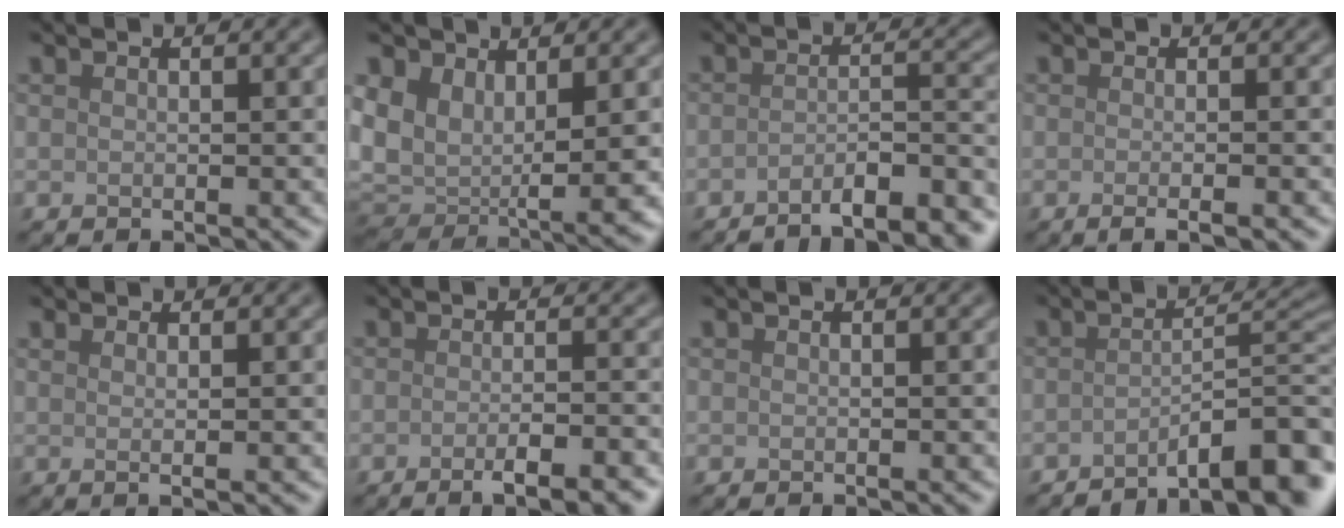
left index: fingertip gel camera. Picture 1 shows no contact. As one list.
[{"total": 8.2, "force": [1.1, 5.2, 6.3], "torque": [-0.139, -0.023, 0.024]}, {"total": 6.7, "force": [-5.0, 1.6, 4.2], "torque": [-0.049, 0.009, -0.073]}, {"total": 2.6, "force": [-0.7, 1.0, 2.4], "torque": [-0.013, 0.000, -0.015]}, {"total": 1.7, "force": [0.7, 0.6, 1.4], "torque": [-0.022, -0.004, -0.001]}, {"total": 4.9, "force": [-2.6, 1.3, 4.0], "torque": [-0.045, 0.007, -0.035]}, {"total": 0.0}, {"total": 7.8, "force": [-4.6, 1.8, 6.0], "torque": [-0.063, 0.016, -0.072]}]